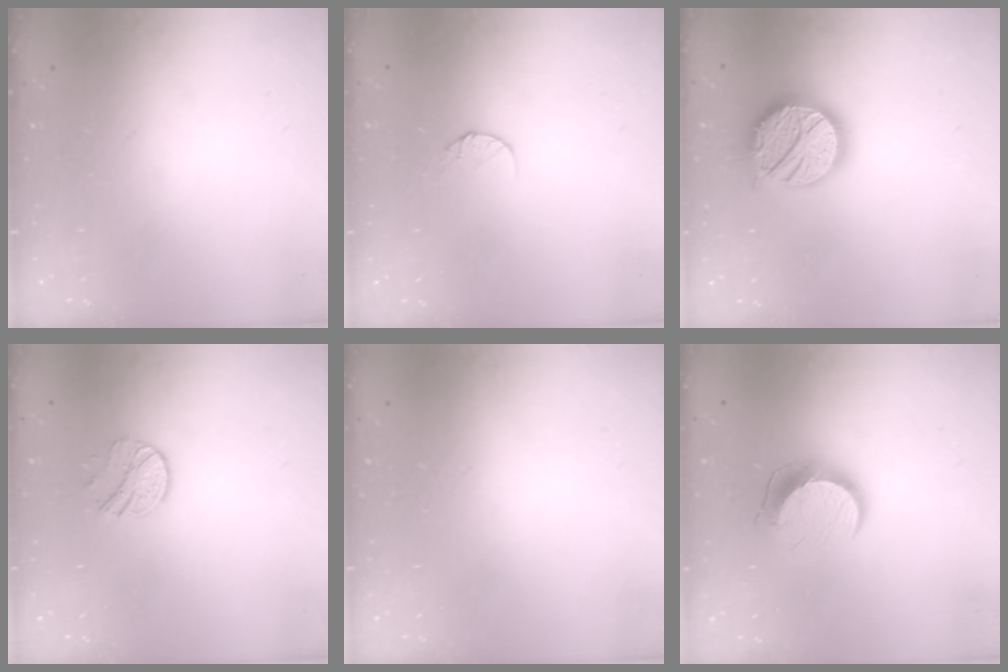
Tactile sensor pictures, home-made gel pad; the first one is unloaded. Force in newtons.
{"total": 5.4, "press": 5.4, "slide": 0.5}
{"total": 16.8, "press": 16.7, "slide": 1.7}
{"total": 8.3, "press": 8.3, "slide": 0.8}
{"total": 0.5, "press": 0.5, "slide": 0.1}
{"total": 10.2, "press": 10.2, "slide": 0.3}